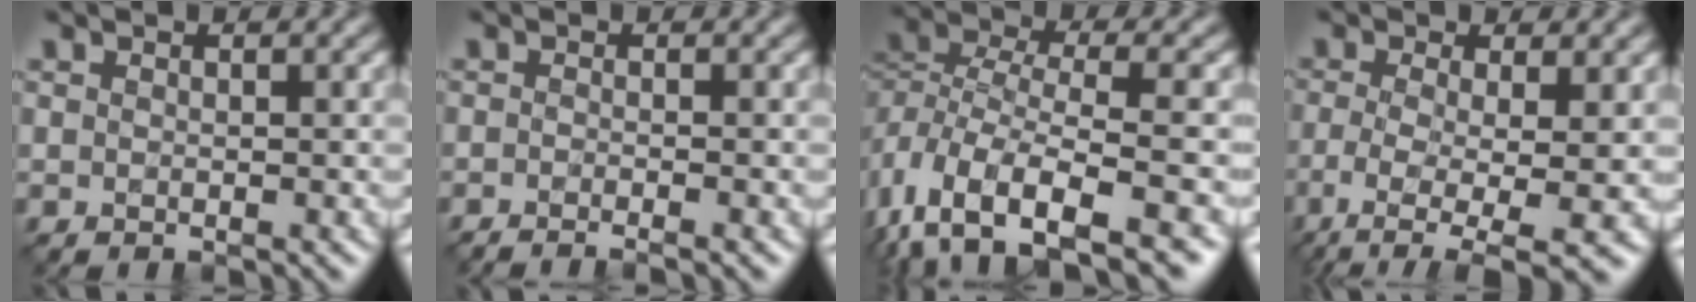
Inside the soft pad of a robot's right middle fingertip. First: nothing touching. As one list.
[{"total": 2.0, "force": [-1.3, 0.5, 1.5], "torque": [-0.010, -0.007, -0.030]}, {"total": 9.3, "force": [-4.3, 4.5, 7.0], "torque": [-0.140, -0.001, -0.076]}, {"total": 6.2, "force": [-2.4, 1.6, 5.5], "torque": [-0.102, -0.014, -0.044]}]